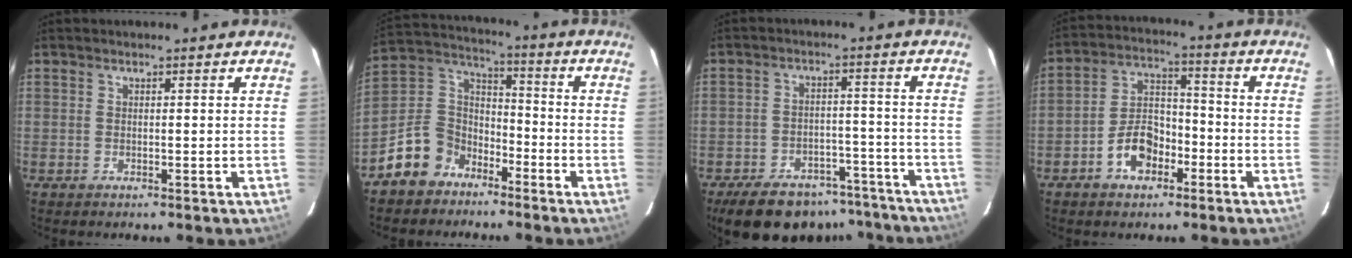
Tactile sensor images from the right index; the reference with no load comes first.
{"total": 11.2, "force": [-7.3, 8.0, 3.0], "torque": [-0.083, 0.046, -0.131]}
{"total": 19.1, "force": [-15.6, 8.2, 7.4], "torque": [-0.152, 0.023, -0.198]}
{"total": 8.6, "force": [-4.4, 5.5, 5.0], "torque": [-0.094, 0.026, -0.071]}